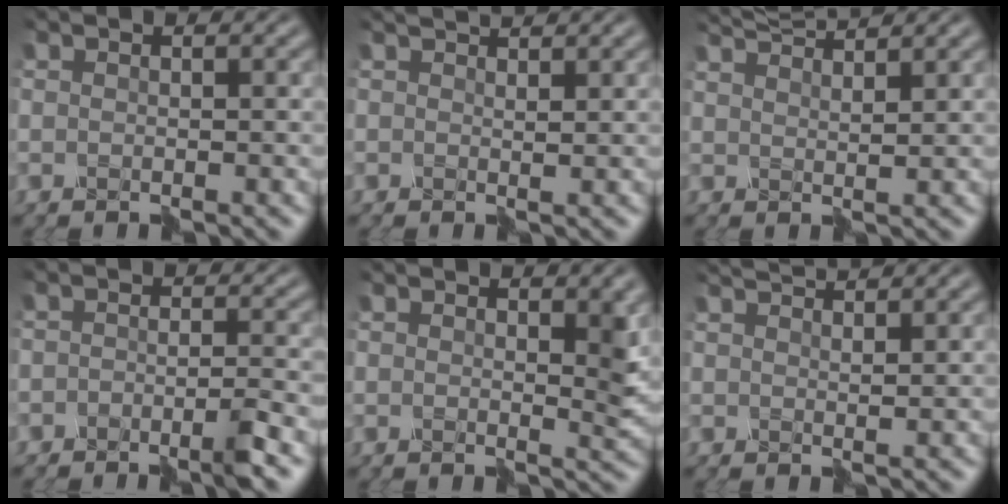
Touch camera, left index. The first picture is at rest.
{"total": 1.2, "force": [1.2, -0.2, 0.0], "torque": [-0.006, 0.009, 0.018]}
{"total": 3.7, "force": [3.6, -0.2, 0.4], "torque": [-0.018, 0.017, 0.065]}
{"total": 2.5, "force": [-2.4, 0.0, 0.7], "torque": [-0.021, 0.001, -0.046]}
{"total": 3.3, "force": [1.0, 1.3, 2.8], "torque": [-0.042, 0.003, 0.012]}
{"total": 2.0, "force": [1.9, -0.3, 0.2], "torque": [-0.008, 0.011, 0.031]}